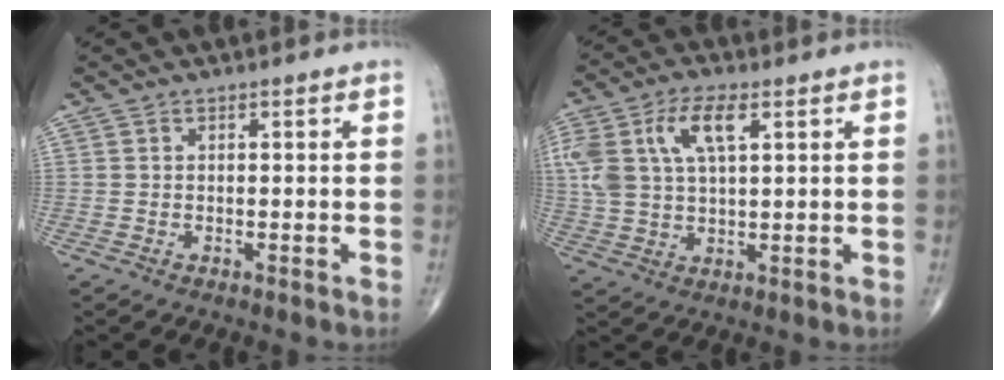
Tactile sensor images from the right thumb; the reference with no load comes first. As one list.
[{"total": 11.9, "force": [4.2, 5.7, 9.6], "torque": [-0.205, 0.008, 0.083]}]